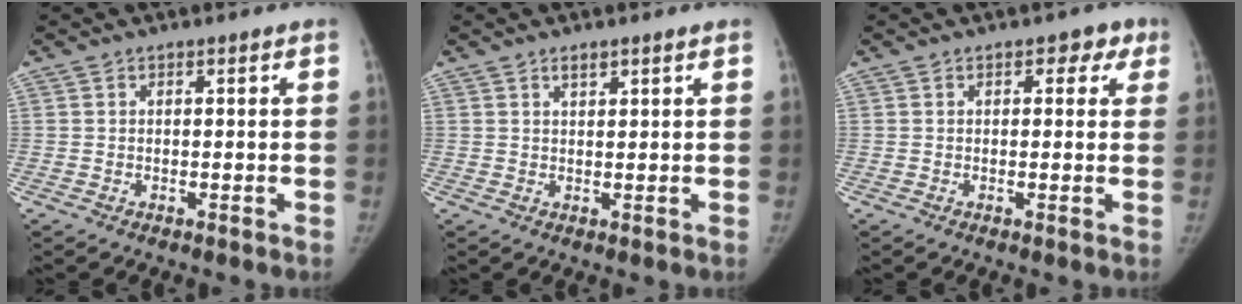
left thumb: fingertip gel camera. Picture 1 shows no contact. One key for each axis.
{"total": 1.5, "fx": 1.1, "fy": 0.5, "fz": 0.9, "tx": -0.008, "ty": -0.007, "tz": 0.019}
{"total": 3.3, "fx": 1.4, "fy": 2.4, "fz": 1.9, "tx": 0.016, "ty": 0.002, "tz": 0.008}